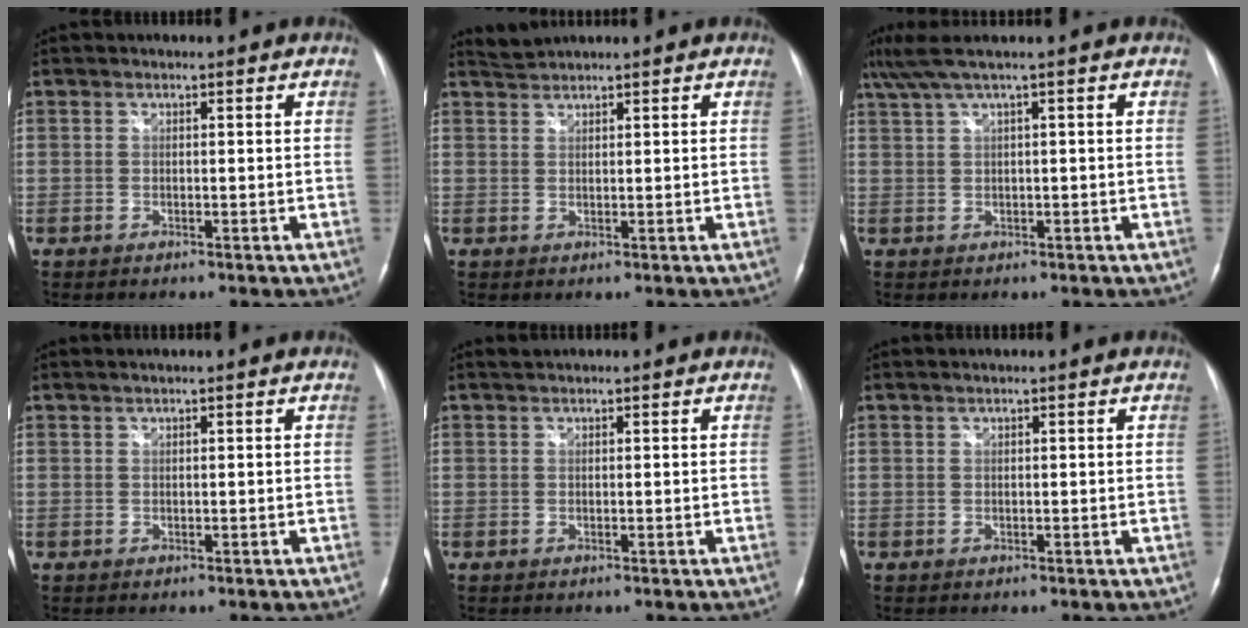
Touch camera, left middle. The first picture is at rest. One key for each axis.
{"total": 1.8, "fx": 1.7, "fy": -0.5, "fz": -0.4, "tx": -0.002, "ty": 0.005, "tz": 0.042}
{"total": 4.3, "fx": 2.7, "fy": -0.8, "fz": 3.3, "tx": -0.083, "ty": 0.024, "tz": 0.058}
{"total": 0.8, "fx": 0.7, "fy": -0.2, "fz": 0.4, "tx": -0.011, "ty": 0.005, "tz": 0.018}
{"total": 0.7, "fx": 0.7, "fy": 0.0, "fz": 0.1, "tx": -0.010, "ty": 0.009, "tz": 0.017}
{"total": 0.6, "fx": 0.5, "fy": -0.2, "fz": 0.3, "tx": -0.009, "ty": 0.005, "tz": 0.014}